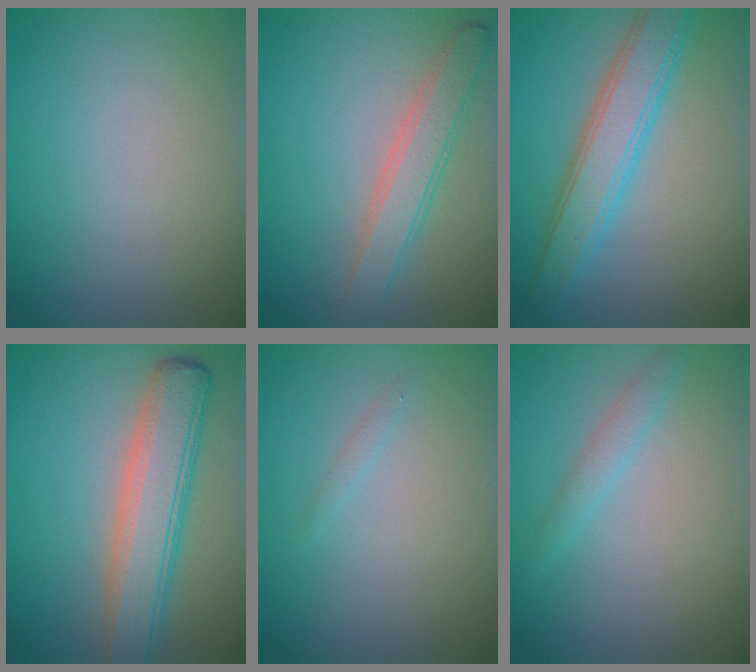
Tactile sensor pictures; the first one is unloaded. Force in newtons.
{"total": 3.5, "press": 3.5, "slide": 0.2}
{"total": 4.8, "press": 4.8, "slide": 0.1}
{"total": 6.0, "press": 6.0, "slide": 0.5}
{"total": 1.1, "press": 1.1, "slide": 0.2}
{"total": 1.5, "press": 1.5, "slide": 0.1}